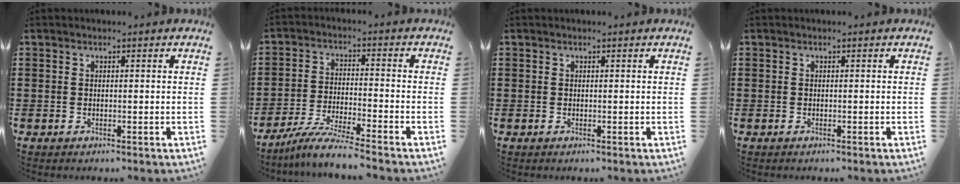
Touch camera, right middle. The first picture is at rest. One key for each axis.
{"total": 6.1, "fx": -5.5, "fy": -0.5, "fz": 2.7, "tx": -0.064, "ty": -0.021, "tz": -0.106}
{"total": 0.0}
{"total": 0.0}